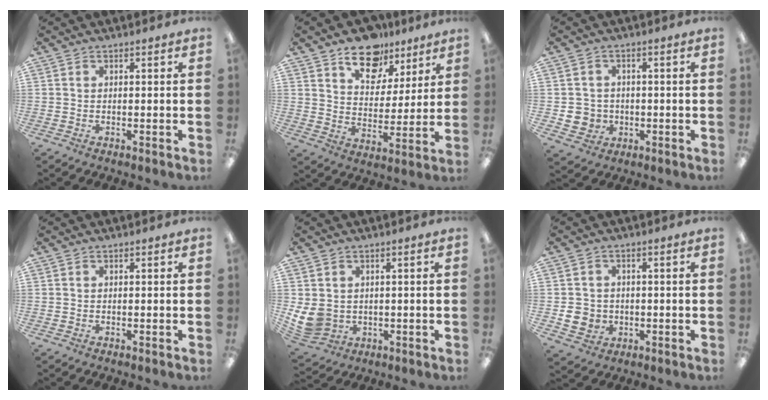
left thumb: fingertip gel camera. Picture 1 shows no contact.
{"total": 13.2, "force": [9.7, 7.7, 4.8], "torque": [-0.063, -0.060, 0.175]}
{"total": 4.7, "force": [-0.7, 4.6, 0.8], "torque": [-0.012, 0.010, -0.010]}
{"total": 0.0}
{"total": 6.8, "force": [0.9, 6.0, 3.1], "torque": [-0.081, -0.003, 0.020]}
{"total": 5.1, "force": [-0.8, 4.9, 1.4], "torque": [-0.013, 0.007, -0.011]}